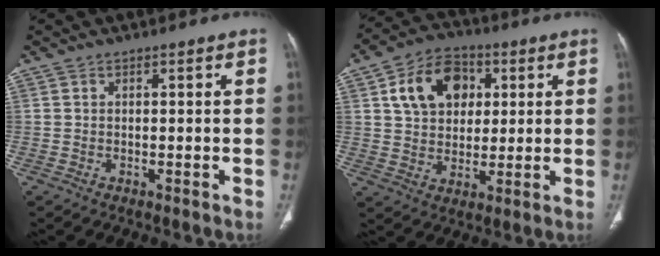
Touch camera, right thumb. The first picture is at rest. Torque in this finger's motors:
{"motor_torque": [0.01, 0.08, 0.55, 0.32, 0.08]}